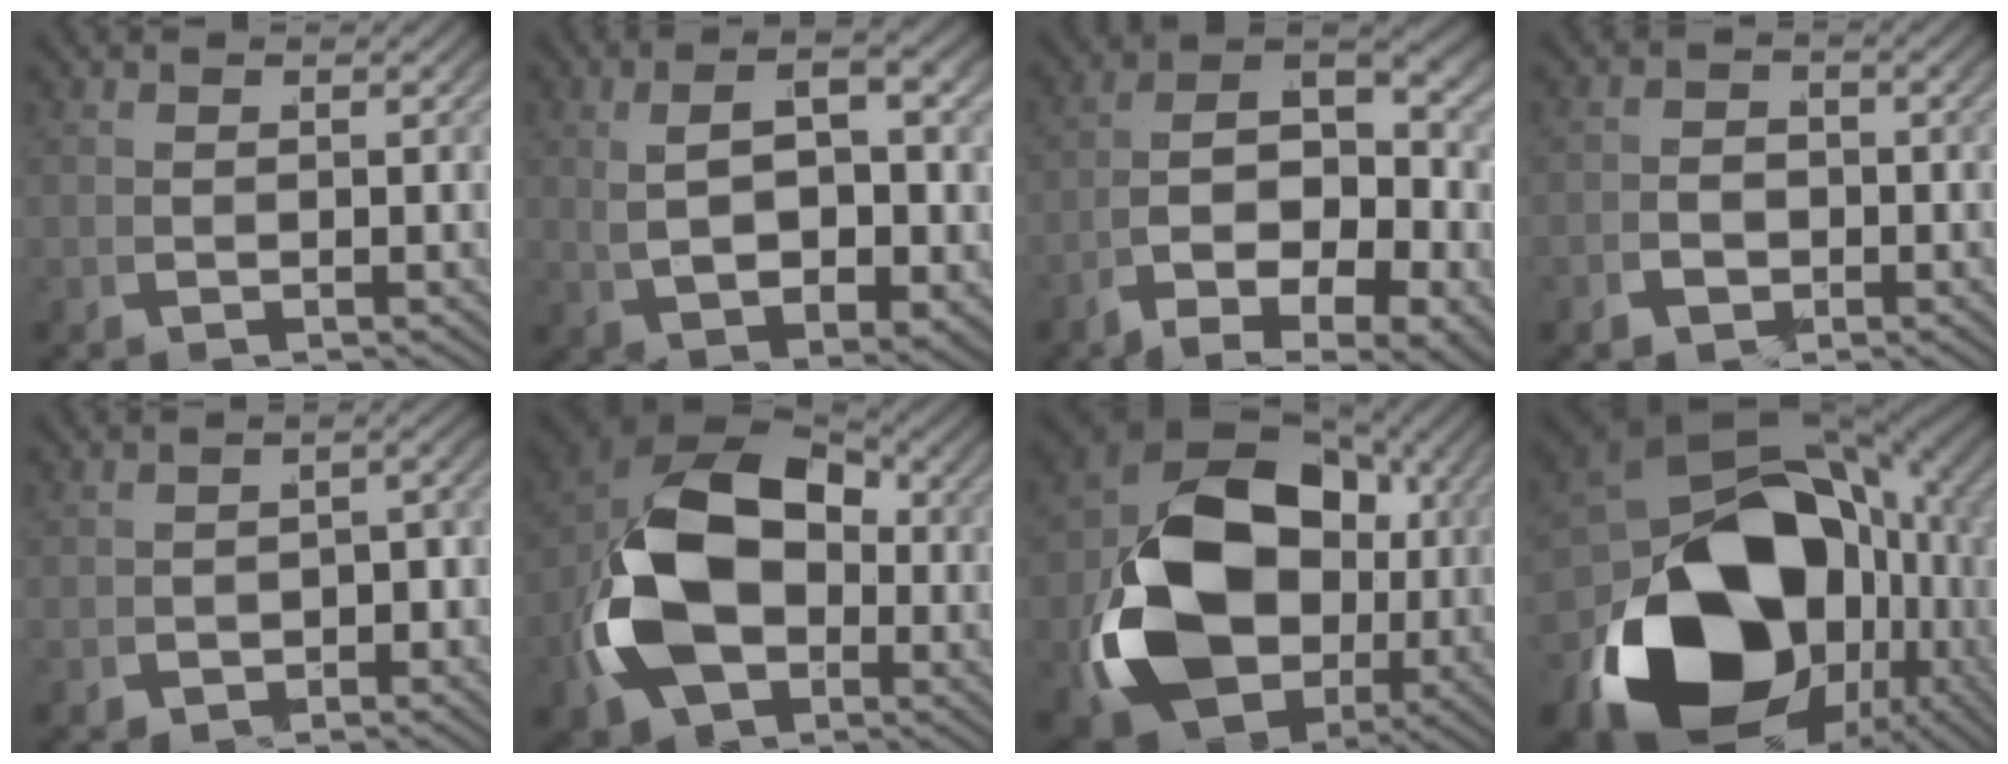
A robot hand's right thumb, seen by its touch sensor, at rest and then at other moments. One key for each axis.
{"total": 6.9, "fx": 1.3, "fy": 3.3, "fz": 5.9, "tx": -0.092, "ty": 0.006, "tz": 0.031}
{"total": 14.4, "fx": -2.6, "fy": 9.5, "fz": 10.6, "tx": -0.191, "ty": -0.050, "tz": -0.031}
{"total": 2.4, "fx": -1.4, "fy": 1.8, "fz": 0.9, "tx": -0.004, "ty": -0.003, "tz": -0.023}
{"total": 2.3, "fx": -1.7, "fy": 1.3, "fz": 0.8, "tx": -0.005, "ty": -0.008, "tz": -0.025}
{"total": 15.8, "fx": -0.4, "fy": 11.3, "fz": 11.0, "tx": -0.273, "ty": -0.041, "tz": 0.015}
{"total": 19.9, "fx": -1.0, "fy": 13.8, "fz": 14.3, "tx": -0.337, "ty": -0.052, "tz": 0.006}
{"total": 26.4, "fx": -3.9, "fy": 17.4, "fz": 19.4, "tx": -0.364, "ty": -0.068, "tz": -0.032}